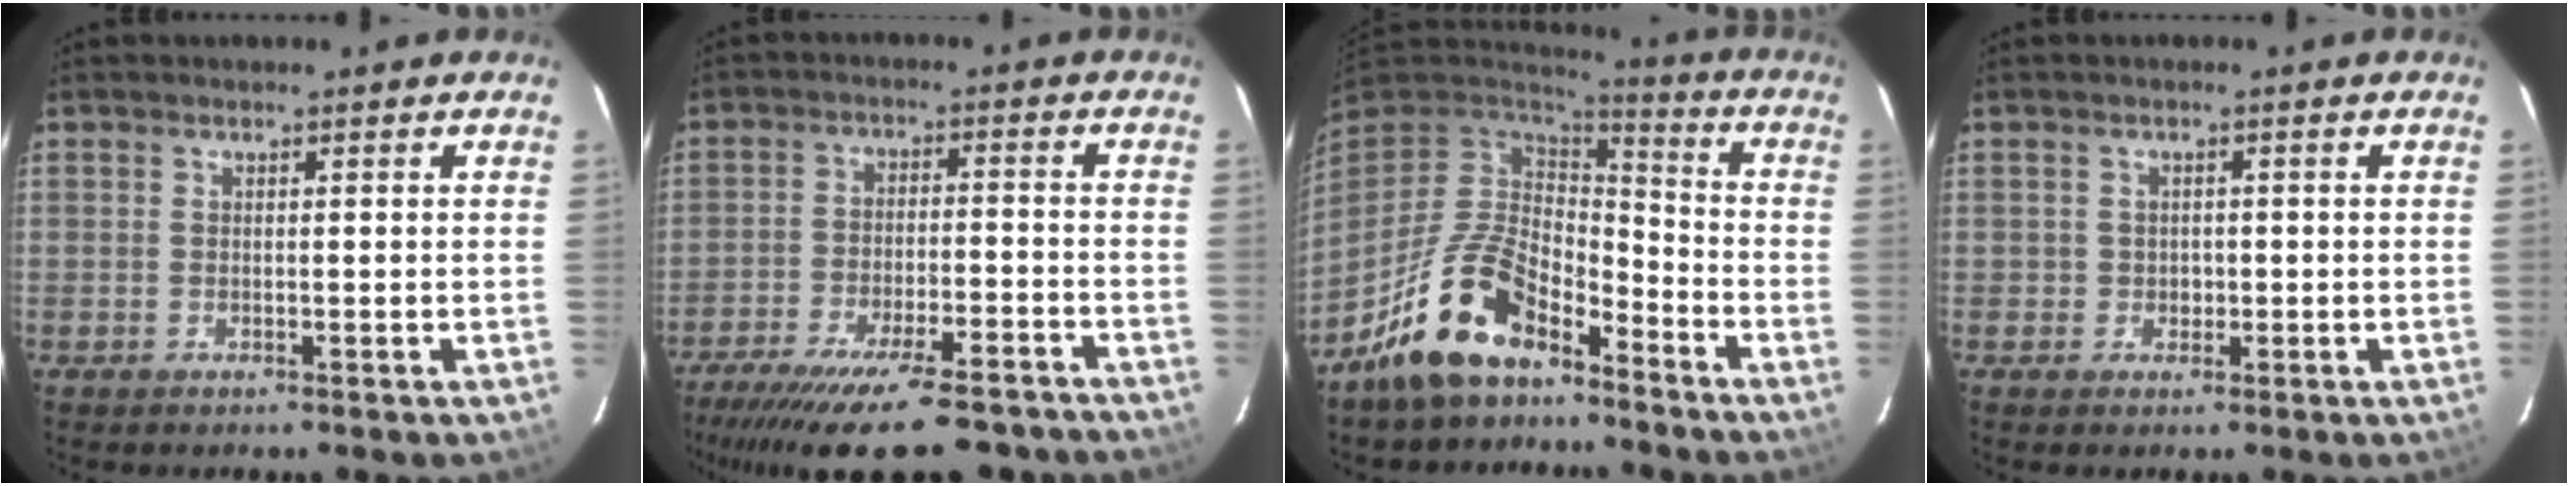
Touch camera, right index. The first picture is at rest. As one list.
[{"total": 21.2, "force": [-17.8, 5.0, 10.6], "torque": [-0.203, -0.035, -0.255]}, {"total": 15.0, "force": [-9.9, 7.0, 8.8], "torque": [-0.184, 0.004, -0.179]}, {"total": 1.8, "force": [-0.3, 1.8, 0.2], "torque": [-0.004, 0.004, -0.001]}]